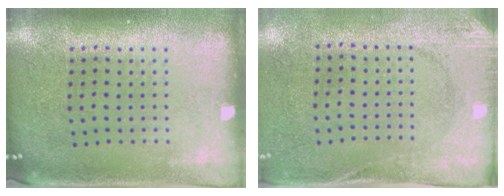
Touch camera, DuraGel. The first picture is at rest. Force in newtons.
{"total": 2.7, "press": 2.1, "slide": 1.7}